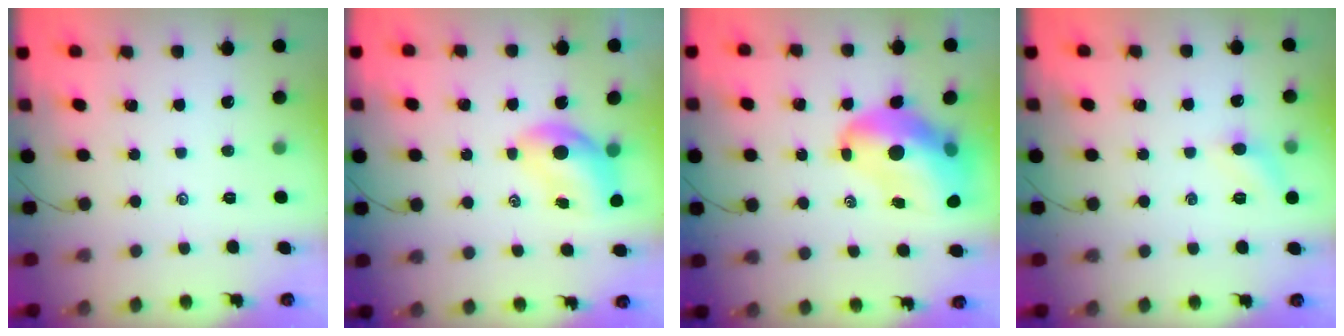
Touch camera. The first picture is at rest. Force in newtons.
{"total": 6.7, "press": 6.6, "slide": 0.8}
{"total": 15.4, "press": 14.7, "slide": 4.5}
{"total": 7.1, "press": 6.9, "slide": 1.4}